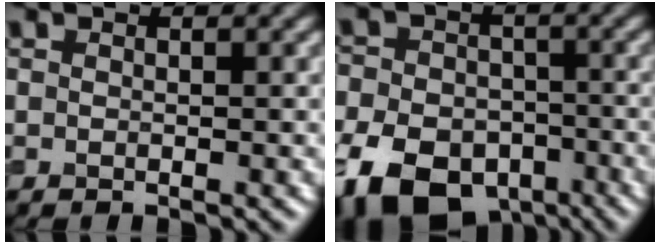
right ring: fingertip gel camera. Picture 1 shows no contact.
{"total": 11.6, "force": [-6.3, 7.8, 5.9], "torque": [-0.114, -0.035, -0.114]}